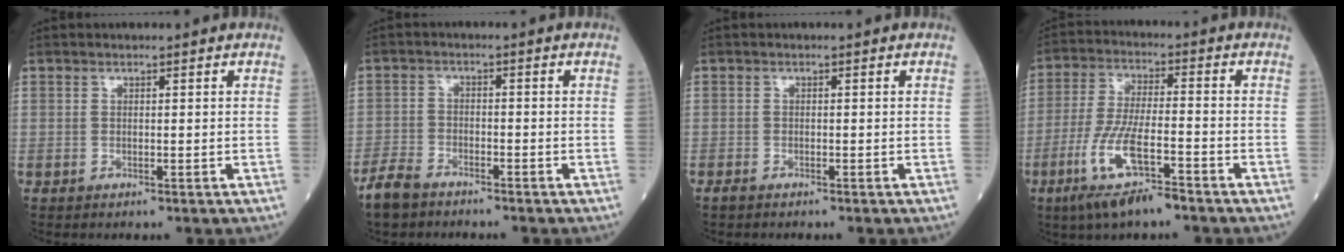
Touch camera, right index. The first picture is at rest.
{"total": 4.8, "force": [-4.1, 1.7, 1.9], "torque": [-0.046, -0.007, -0.079]}
{"total": 0.9, "force": [-0.8, 0.2, 0.3], "torque": [-0.015, -0.002, -0.016]}
{"total": 10.6, "force": [-6.1, 1.6, 8.5], "torque": [-0.174, -0.019, -0.113]}